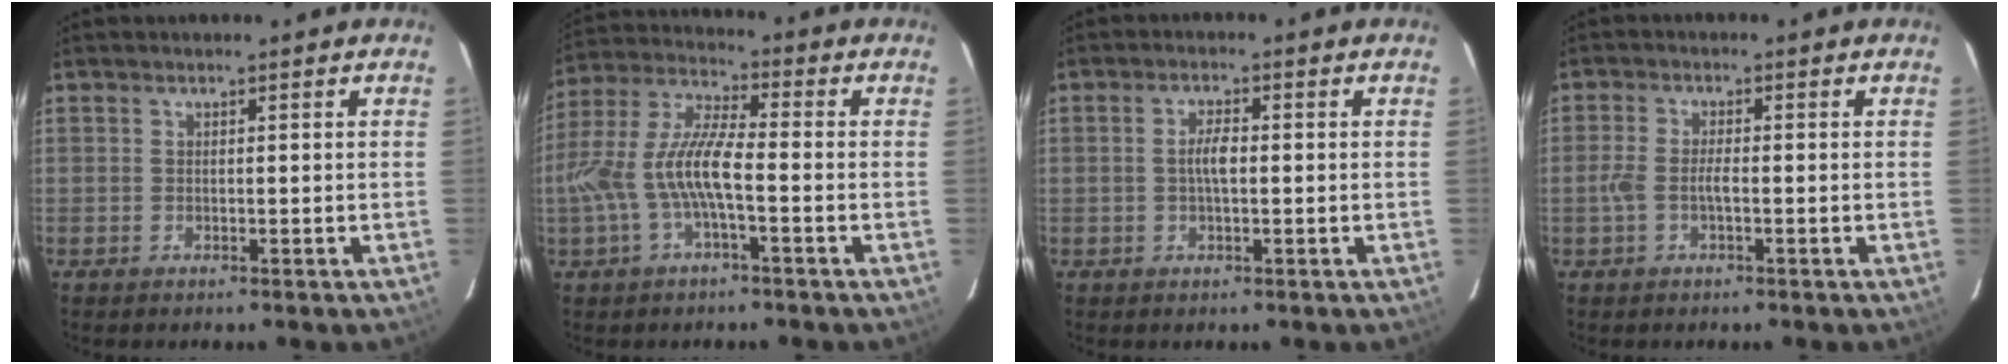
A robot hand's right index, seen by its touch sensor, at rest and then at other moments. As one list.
[{"total": 11.7, "force": [-3.0, 2.8, 11.0], "torque": [-0.232, 0.004, -0.053]}, {"total": 3.0, "force": [-0.2, 1.0, 2.8], "torque": [-0.054, 0.005, -0.003]}, {"total": 3.2, "force": [-1.0, 0.9, 2.9], "torque": [-0.065, 0.004, -0.020]}]